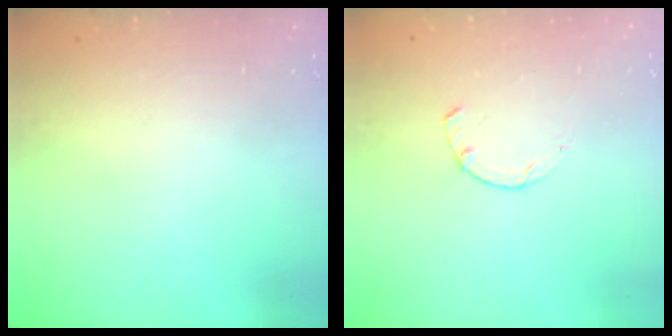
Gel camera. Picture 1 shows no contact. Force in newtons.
{"total": 1.7, "press": 1.6, "slide": 0.4}